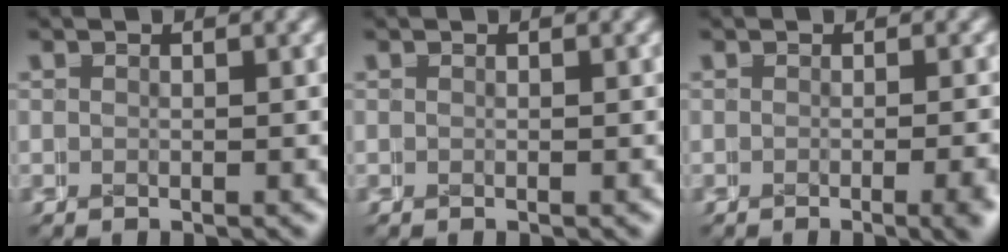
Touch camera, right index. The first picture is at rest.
{"total": 0.0}
{"total": 1.9, "force": [-1.1, -0.2, 1.6], "torque": [-0.013, 0.004, -0.018]}